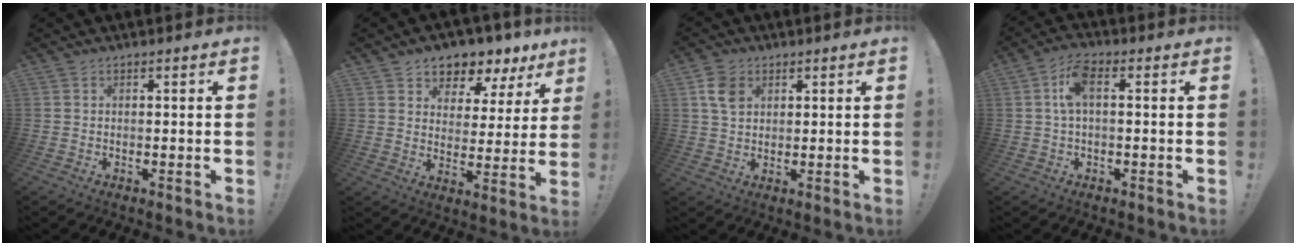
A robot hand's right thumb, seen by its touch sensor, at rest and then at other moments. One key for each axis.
{"total": 6.2, "fx": 4.7, "fy": 3.9, "fz": 1.1, "tx": -0.015, "ty": -0.051, "tz": 0.087}
{"total": 7.0, "fx": 2.7, "fy": 5.2, "fz": 3.9, "tx": -0.057, "ty": 0.002, "tz": 0.054}
{"total": 6.9, "fx": 0.6, "fy": 3.0, "fz": 6.2, "tx": -0.119, "ty": 0.005, "tz": 0.010}